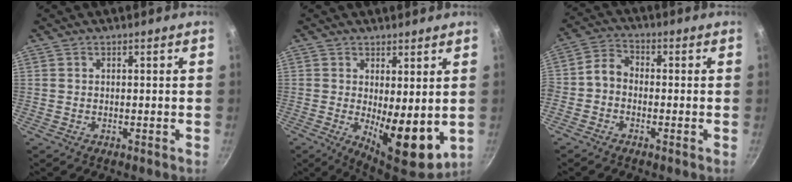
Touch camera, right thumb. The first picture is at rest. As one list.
[{"total": 10.2, "force": [0.0, 3.9, 9.4], "torque": [-0.113, -0.025, 0.011]}, {"total": 4.4, "force": [-1.4, 3.3, 2.6], "torque": [-0.047, 0.029, -0.042]}]